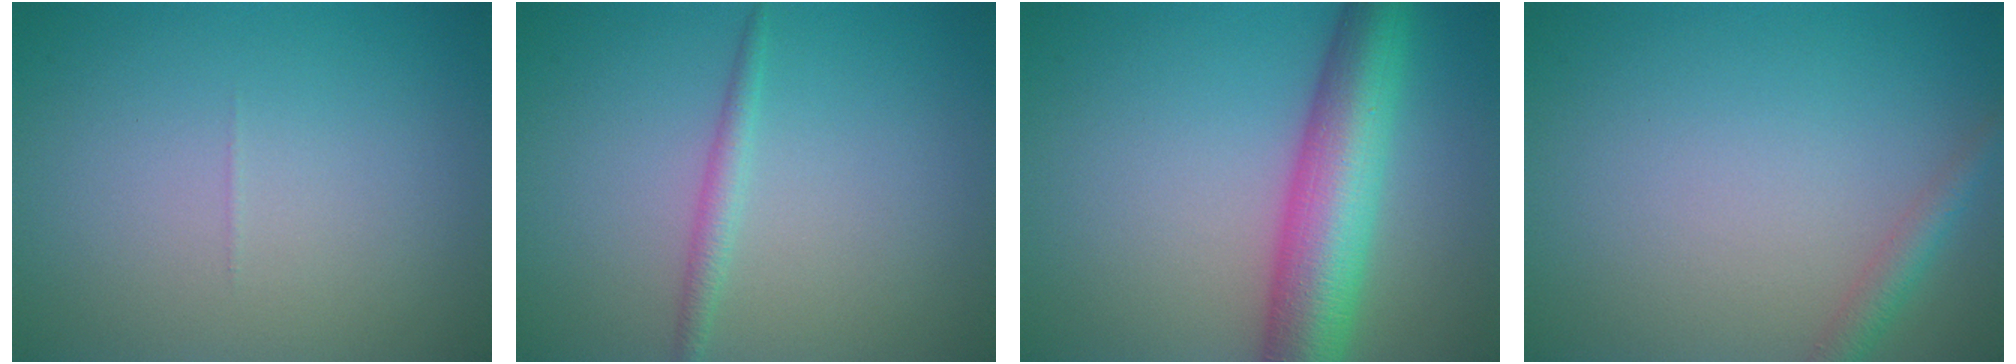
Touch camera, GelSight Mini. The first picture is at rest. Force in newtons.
{"total": 1.4, "press": 1.4, "slide": 0.1}
{"total": 8.7, "press": 8.7, "slide": 0.2}
{"total": 1.9, "press": 1.9, "slide": 0.1}